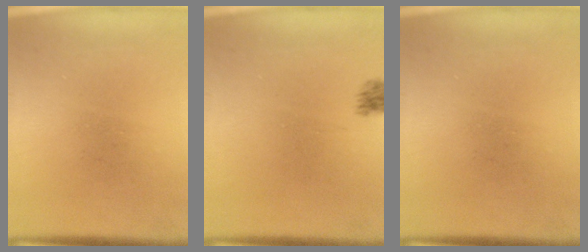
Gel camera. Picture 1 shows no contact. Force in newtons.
{"total": 1.8}
{"total": 0.0}